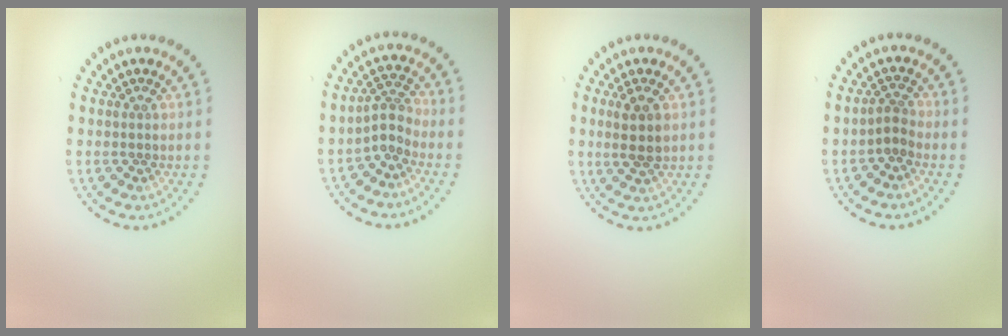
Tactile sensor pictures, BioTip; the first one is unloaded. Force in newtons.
{"total": 2.2, "press": 1.4, "slide": 1.7}
{"total": 2.6, "press": 2.4, "slide": 0.8}
{"total": 1.7, "press": 1.1, "slide": 1.3}